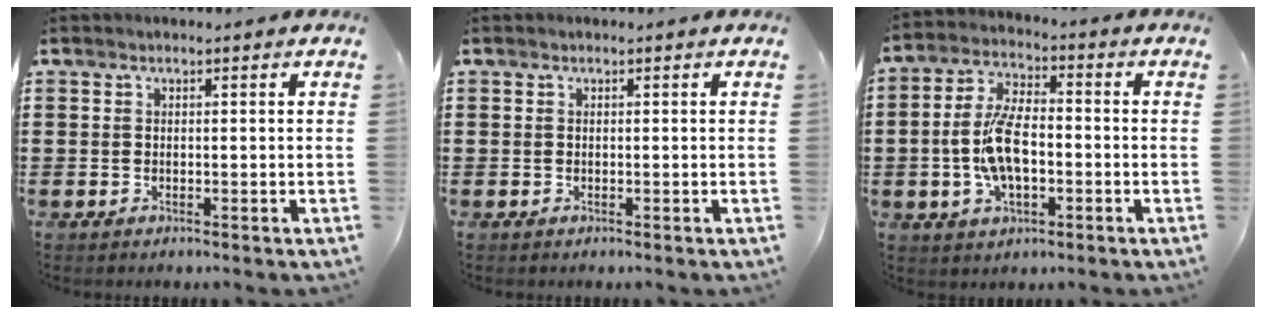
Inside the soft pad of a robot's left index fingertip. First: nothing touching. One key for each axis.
{"total": 0.0}
{"total": 9.2, "fx": -1.5, "fy": 4.3, "fz": 8.0, "tx": -0.180, "ty": 0.001, "tz": -0.034}